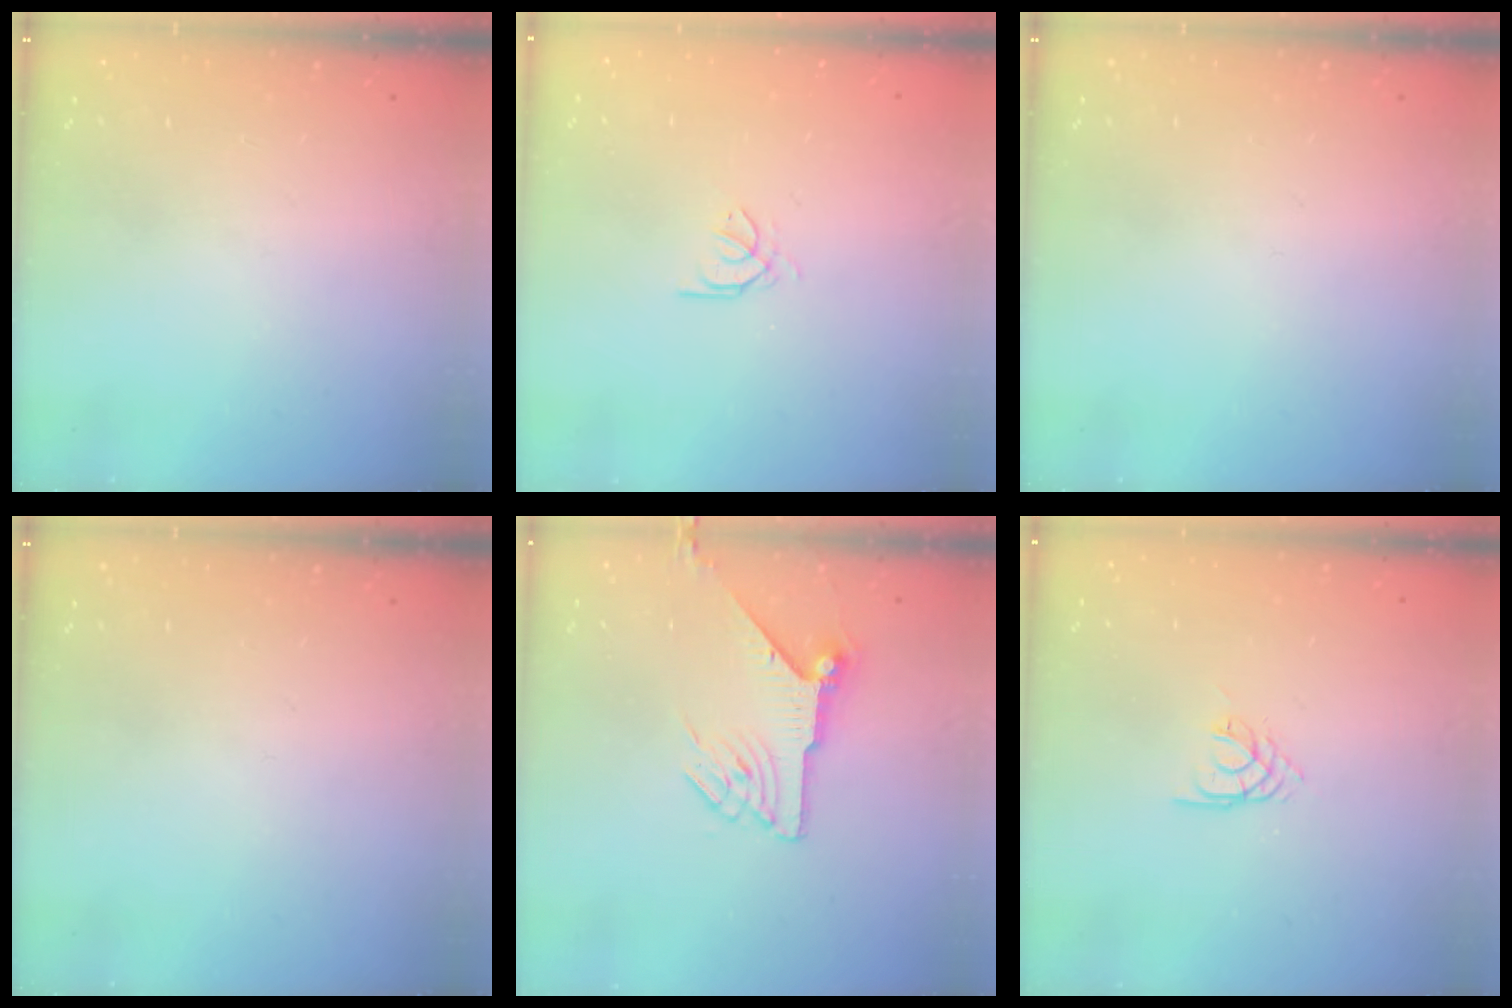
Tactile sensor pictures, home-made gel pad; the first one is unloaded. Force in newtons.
{"total": 0.9, "press": 0.8, "slide": 0.4}
{"total": 0.0}
{"total": 0.0}
{"total": 7.8, "press": 7.8, "slide": 0.2}
{"total": 1.7, "press": 1.7, "slide": 0.4}